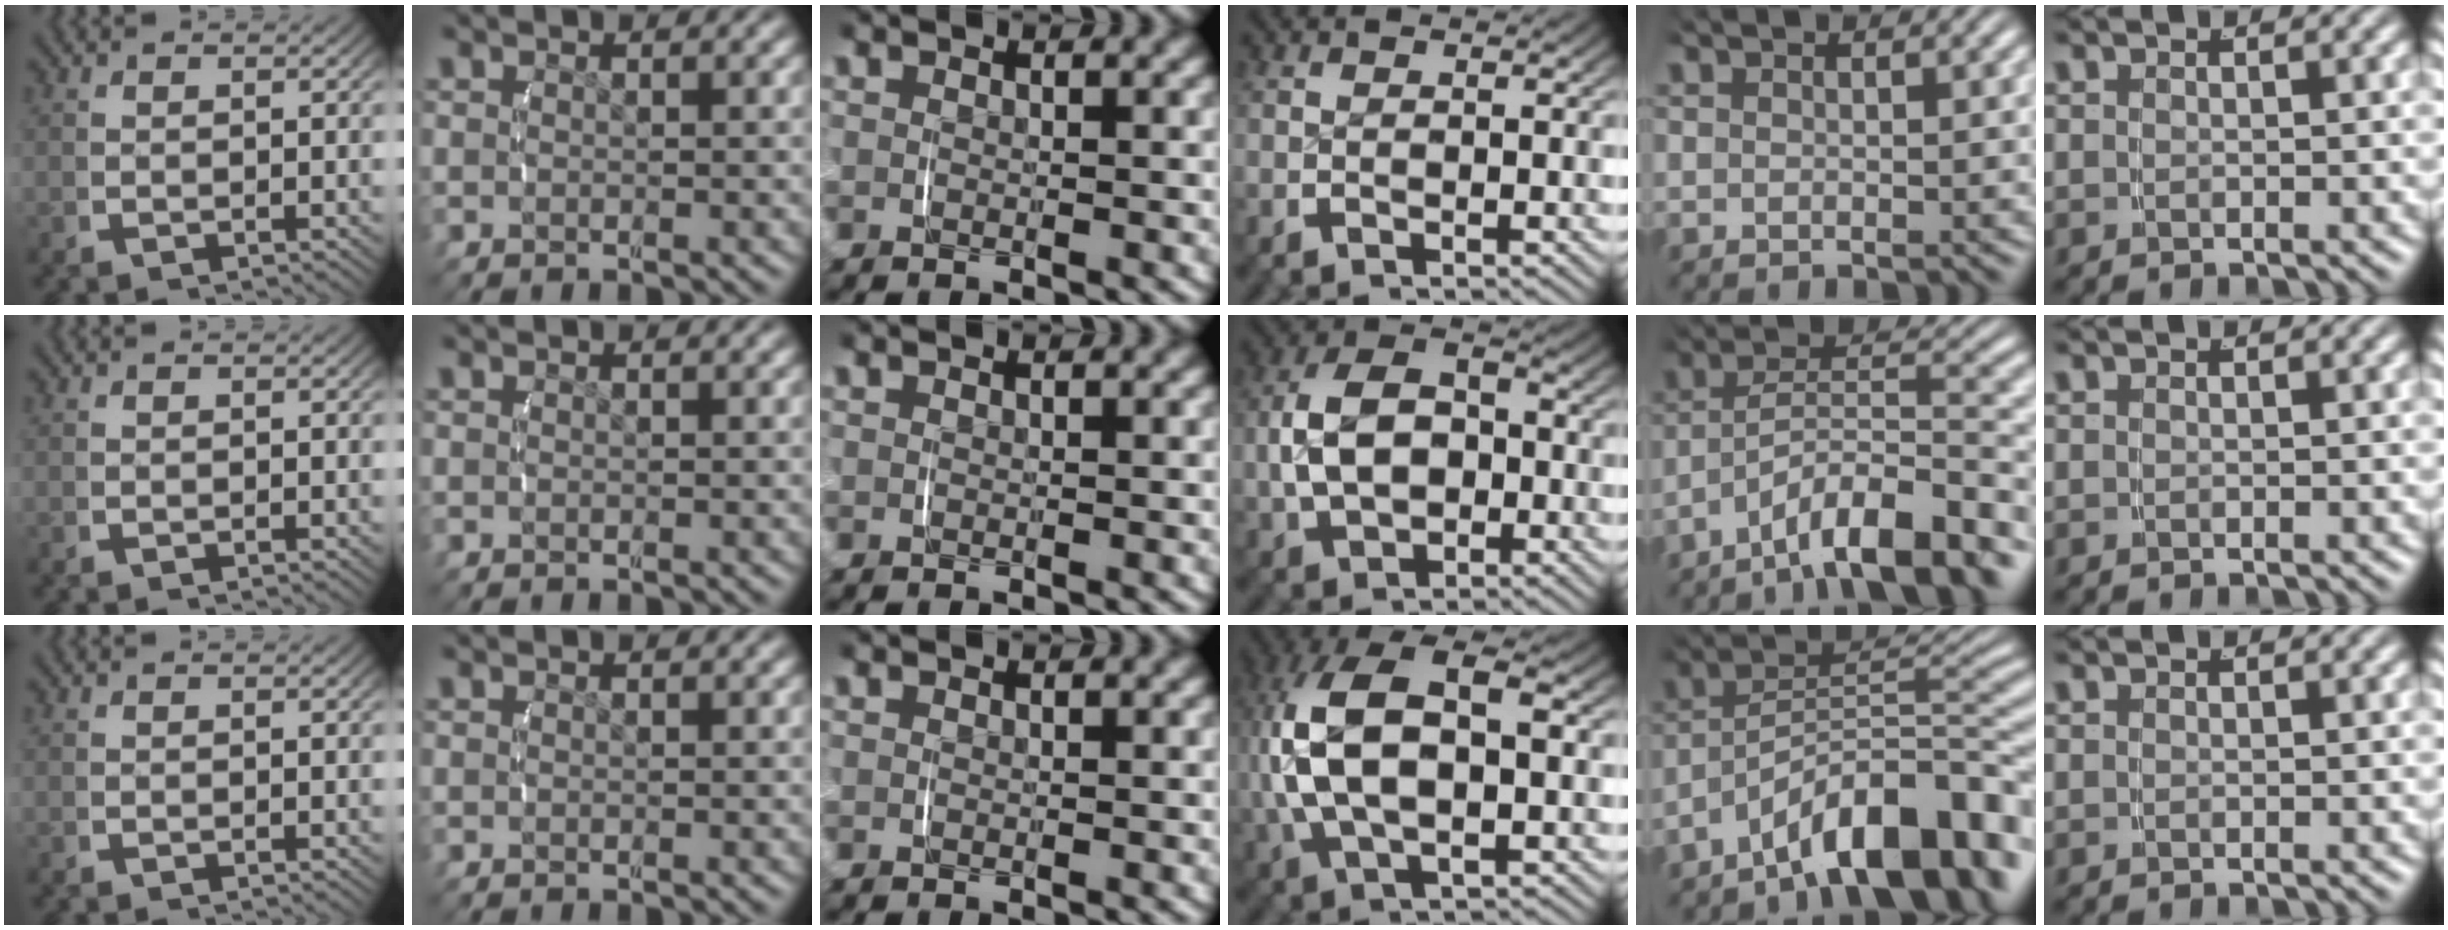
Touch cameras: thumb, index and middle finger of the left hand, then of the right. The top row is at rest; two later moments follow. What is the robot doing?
{"motion": "lift_and_place", "object": "pen bag"}